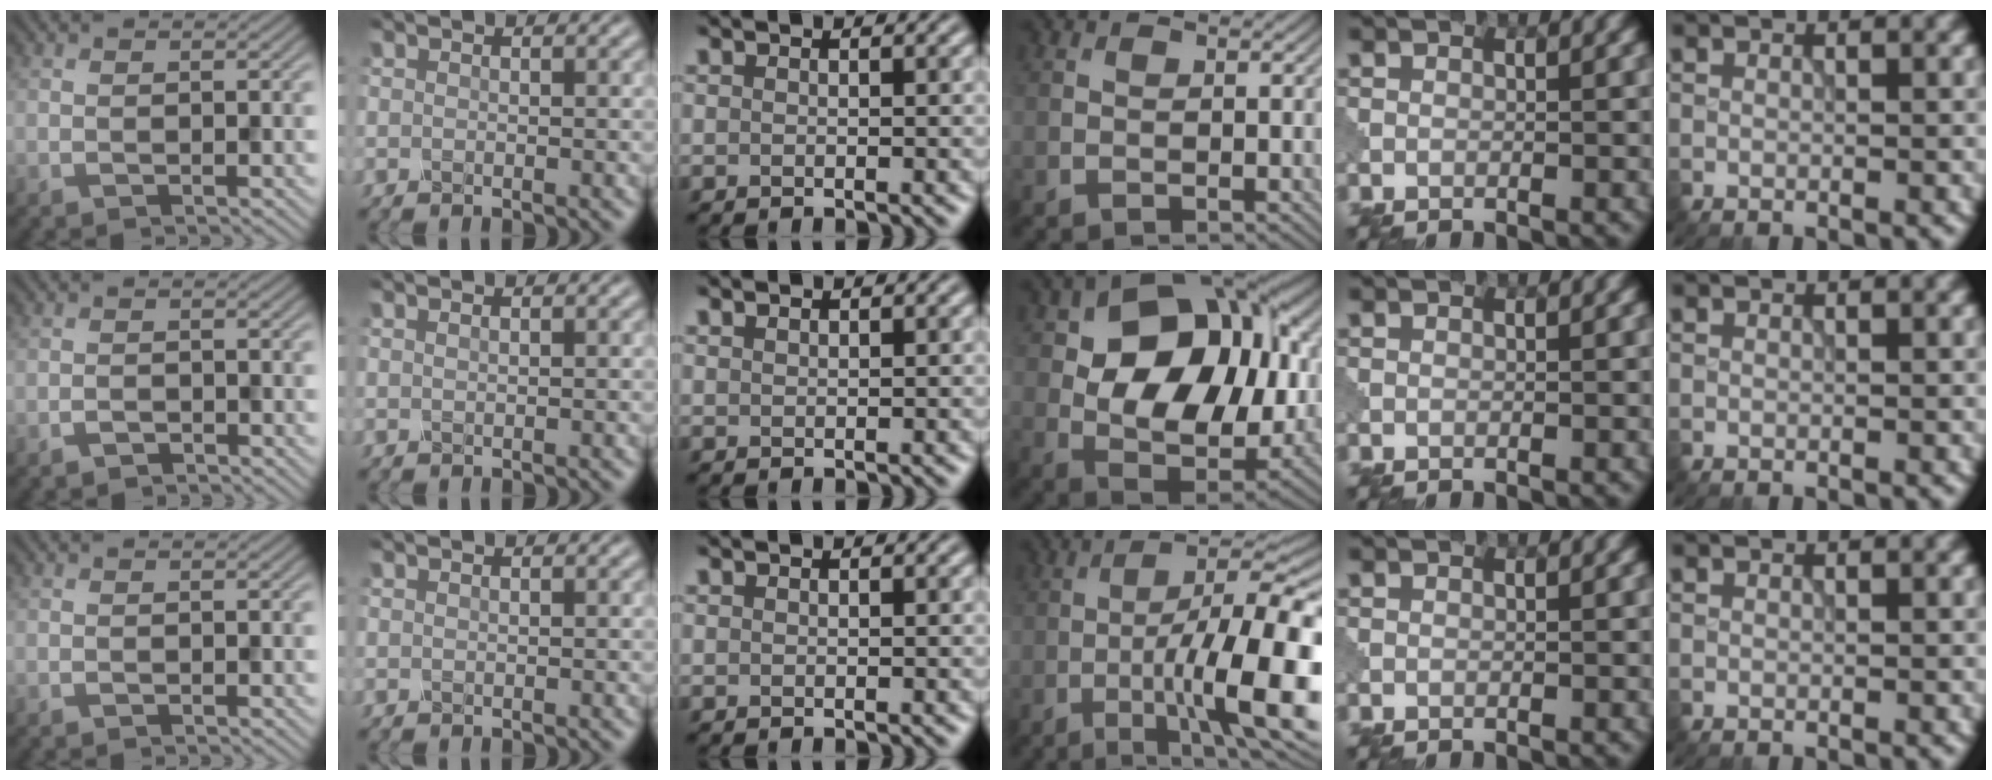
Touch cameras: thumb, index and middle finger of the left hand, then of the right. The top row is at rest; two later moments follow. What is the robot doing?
{"motion": "shake", "object": "sieve"}